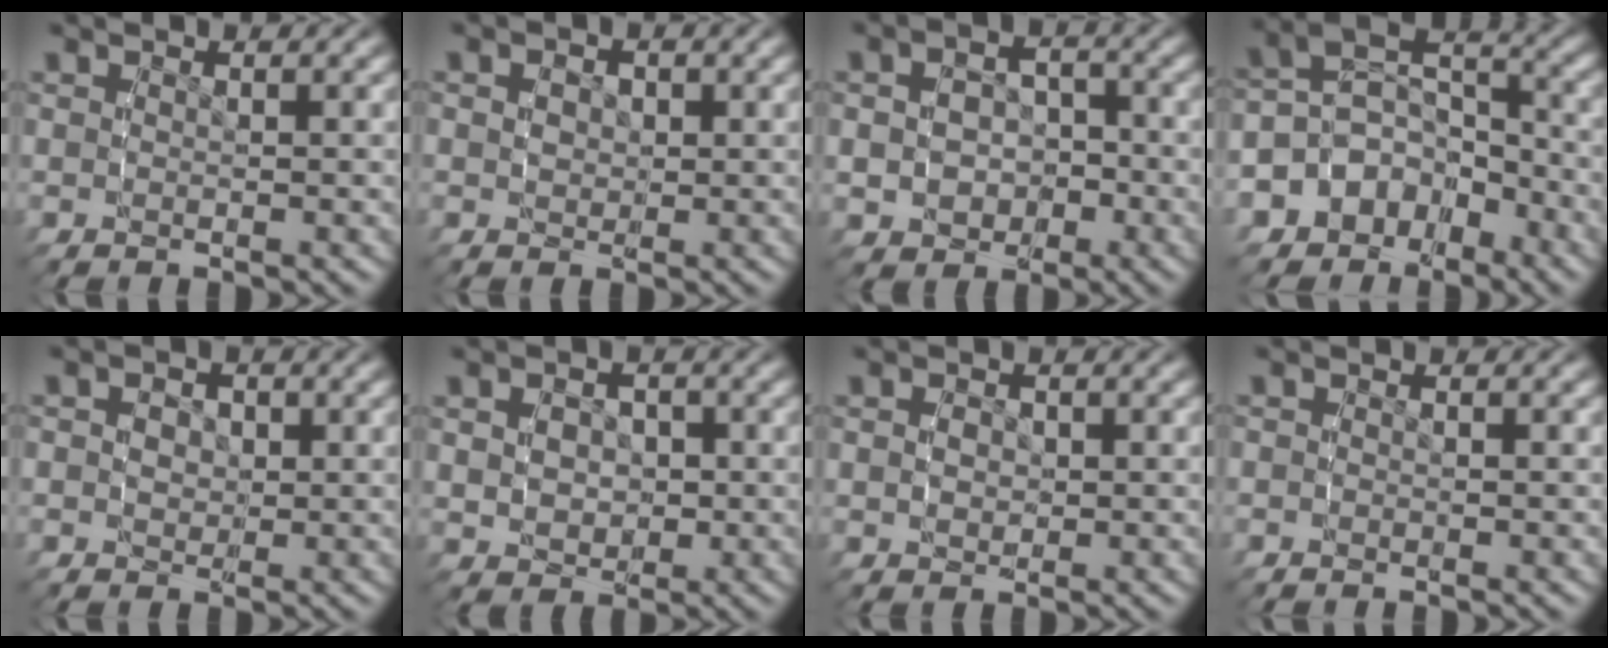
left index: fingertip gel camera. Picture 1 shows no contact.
{"total": 1.5, "force": [-1.1, 1.0, 0.2], "torque": [-0.006, -0.015, -0.013]}
{"total": 5.2, "force": [-2.0, 4.3, 2.2], "torque": [-0.031, -0.023, -0.032]}
{"total": 11.6, "force": [-5.6, 9.6, 3.3], "torque": [-0.087, -0.040, -0.108]}
{"total": 1.8, "force": [-1.2, 1.3, 0.2], "torque": [-0.007, -0.018, -0.015]}
{"total": 3.8, "force": [-1.0, 3.2, 1.8], "torque": [-0.033, -0.019, -0.012]}
{"total": 1.4, "force": [-0.8, 1.1, 0.5], "torque": [-0.012, -0.010, -0.009]}
{"total": 0.9, "force": [-0.9, -0.1, -0.2], "torque": [0.003, -0.003, -0.018]}